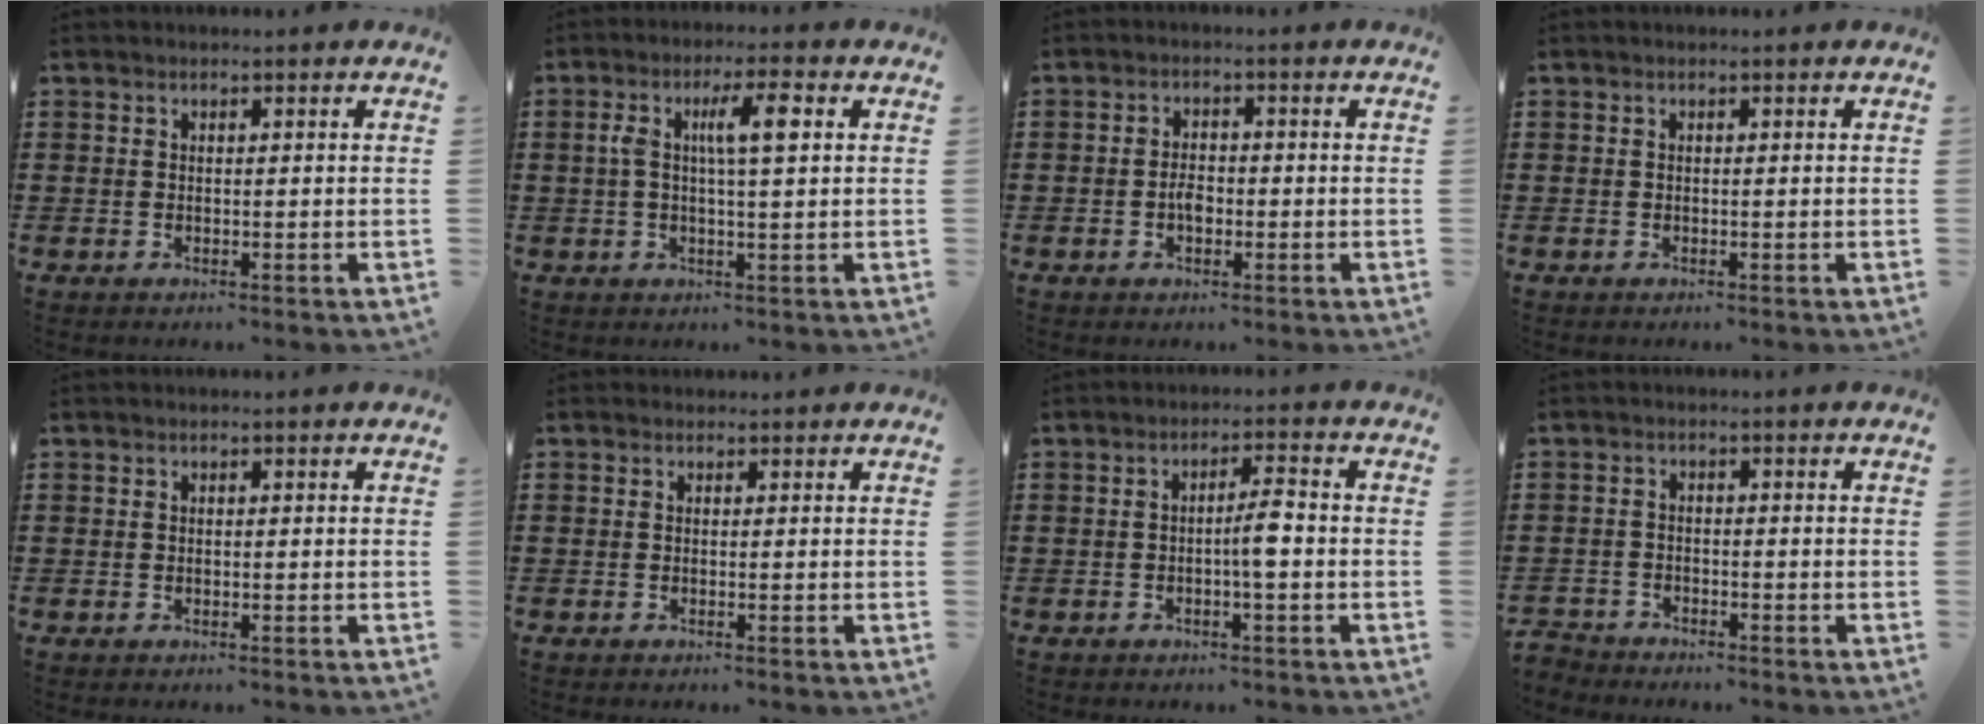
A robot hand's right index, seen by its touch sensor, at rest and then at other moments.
{"total": 6.5, "force": [1.5, 1.6, 6.1], "torque": [-0.115, 0.005, 0.019]}
{"total": 2.4, "force": [-0.7, 1.2, 1.9], "torque": [-0.036, 0.001, -0.012]}
{"total": 0.0}
{"total": 0.0}
{"total": 0.0}
{"total": 3.9, "force": [-0.8, 0.5, 3.8], "torque": [-0.067, 0.003, -0.017]}
{"total": 2.2, "force": [-2.1, 0.4, -0.3], "torque": [-0.003, 0.000, -0.049]}